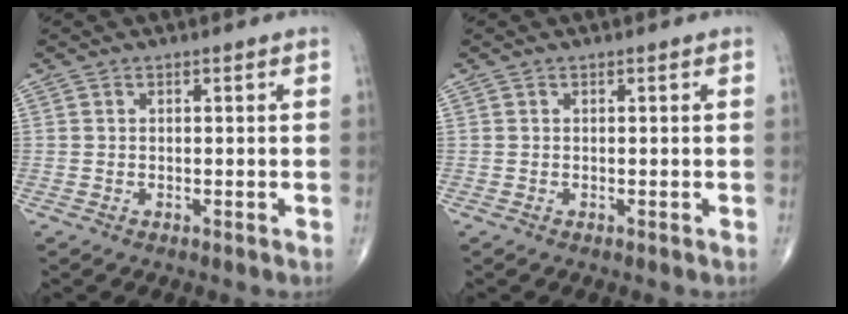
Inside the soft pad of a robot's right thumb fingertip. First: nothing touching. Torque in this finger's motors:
{"motor_torque": [0.00, 0.00, 0.00, 0.00, 0.00]}